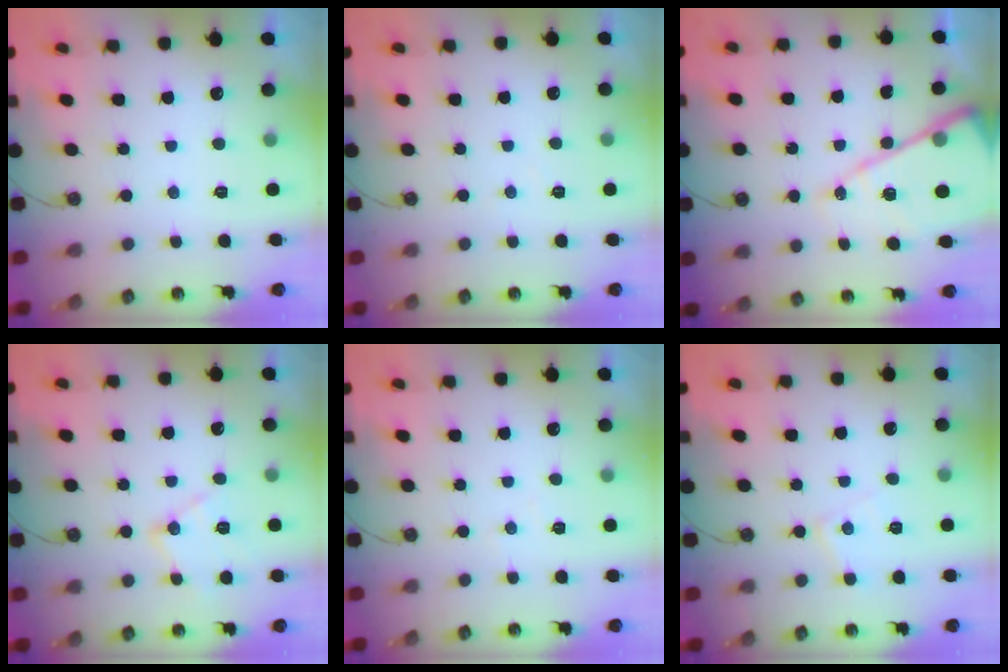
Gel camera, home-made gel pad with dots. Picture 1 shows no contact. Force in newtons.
{"total": 3.0, "press": 3.0, "slide": 0.6}
{"total": 16.6, "press": 16.5, "slide": 1.7}
{"total": 12.6, "press": 12.6, "slide": 0.7}
{"total": 3.7, "press": 3.7, "slide": 0.6}
{"total": 6.4, "press": 6.4, "slide": 0.5}